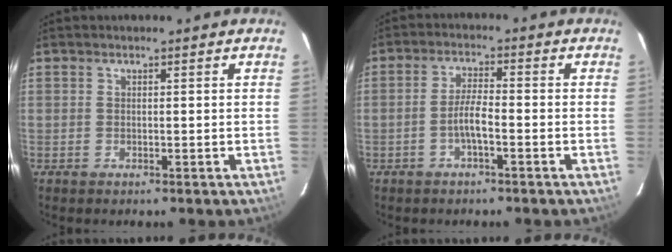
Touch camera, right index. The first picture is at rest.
{"total": 4.0, "force": [-1.8, 0.6, 3.5], "torque": [-0.072, 0.004, -0.033]}